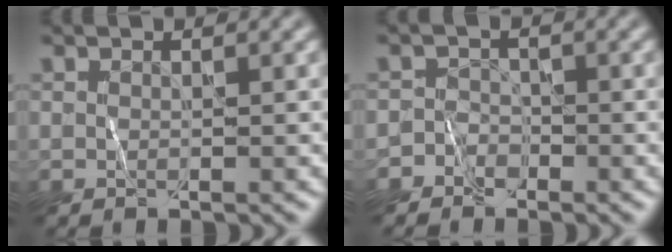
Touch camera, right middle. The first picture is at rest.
{"total": 1.7, "force": [-1.2, 1.2, -0.1], "torque": [0.010, 0.010, -0.026]}